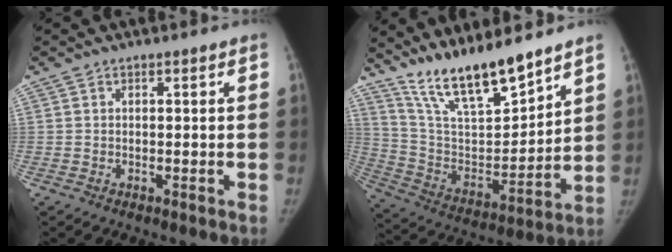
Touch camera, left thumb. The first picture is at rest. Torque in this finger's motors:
{"motor_torque": [0.99, 0.17, 1.44, -1.33, 0.08]}